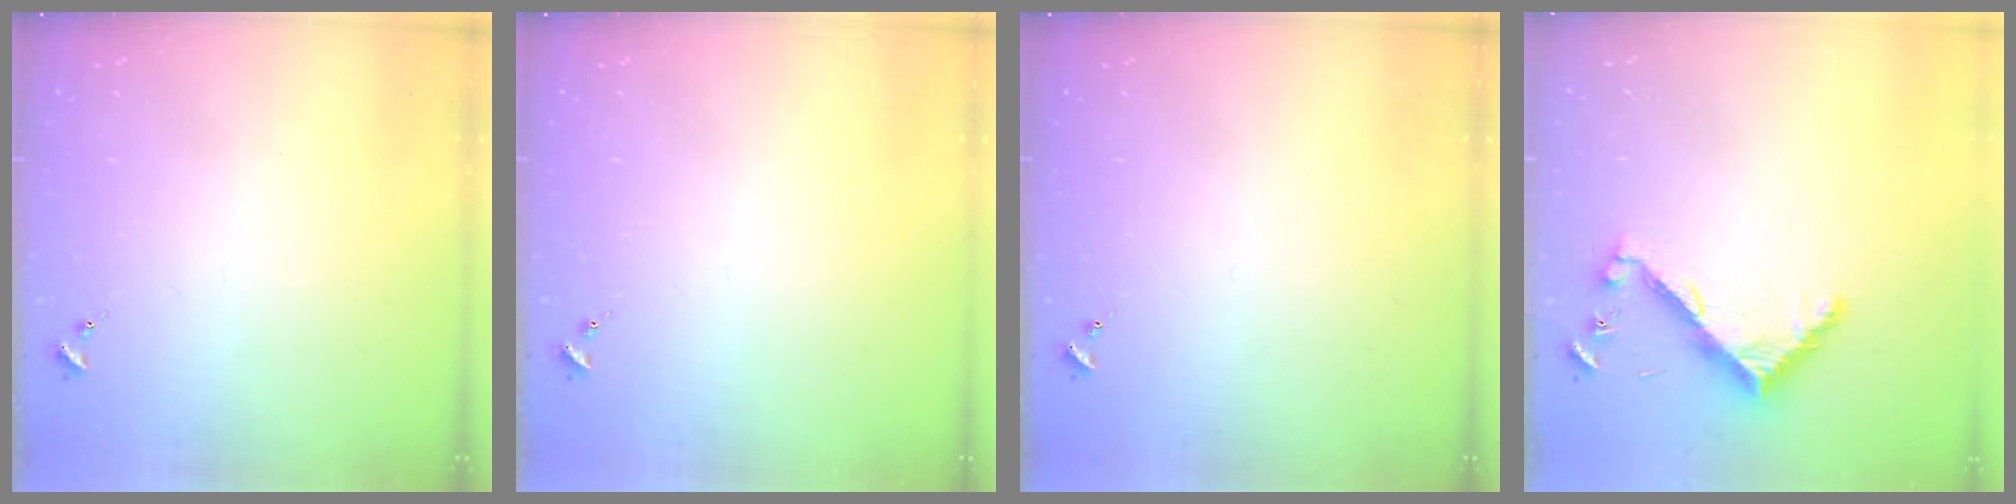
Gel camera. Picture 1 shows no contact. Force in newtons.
{"total": 0.0}
{"total": 0.0}
{"total": 8.0, "press": 7.9, "slide": 0.4}